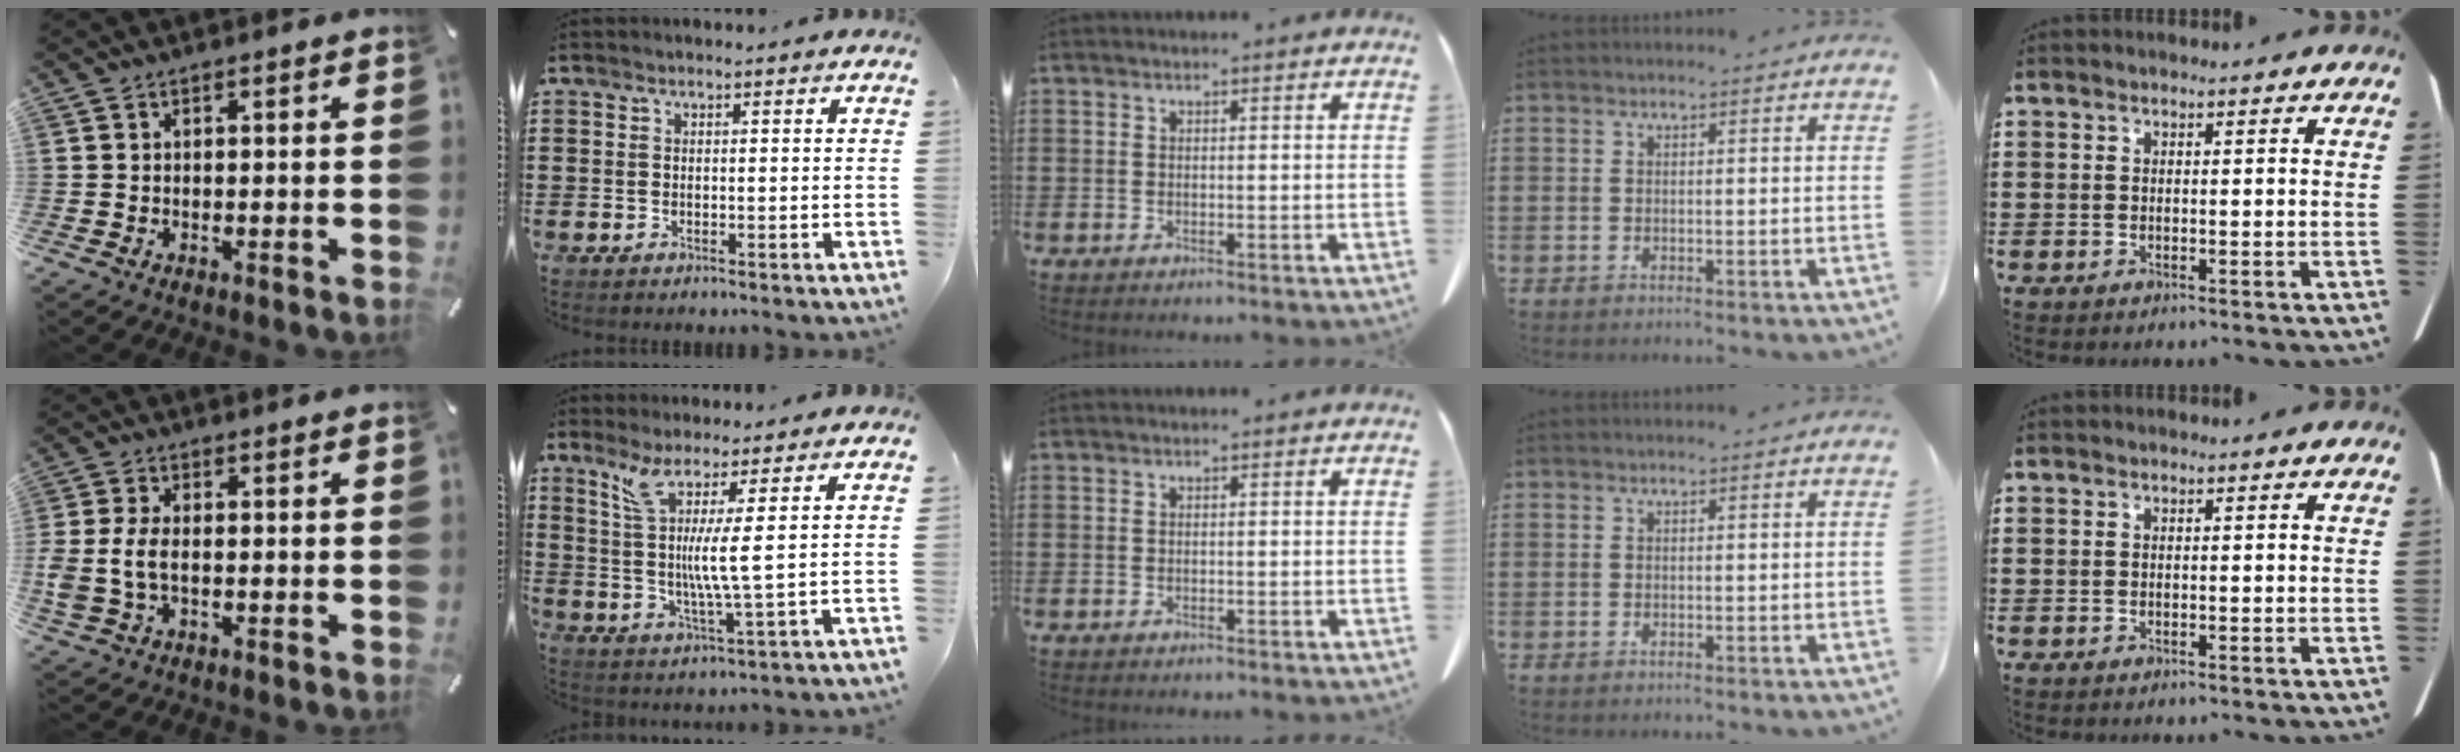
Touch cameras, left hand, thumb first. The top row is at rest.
{"thumb": {"total": 6.1, "force": [-0.8, 3.7, 4.9], "torque": [-0.110, 0.001, -0.017]}, "index": {"total": 6.5, "force": [2.7, -0.8, 5.9], "torque": [-0.124, -0.009, 0.044]}}